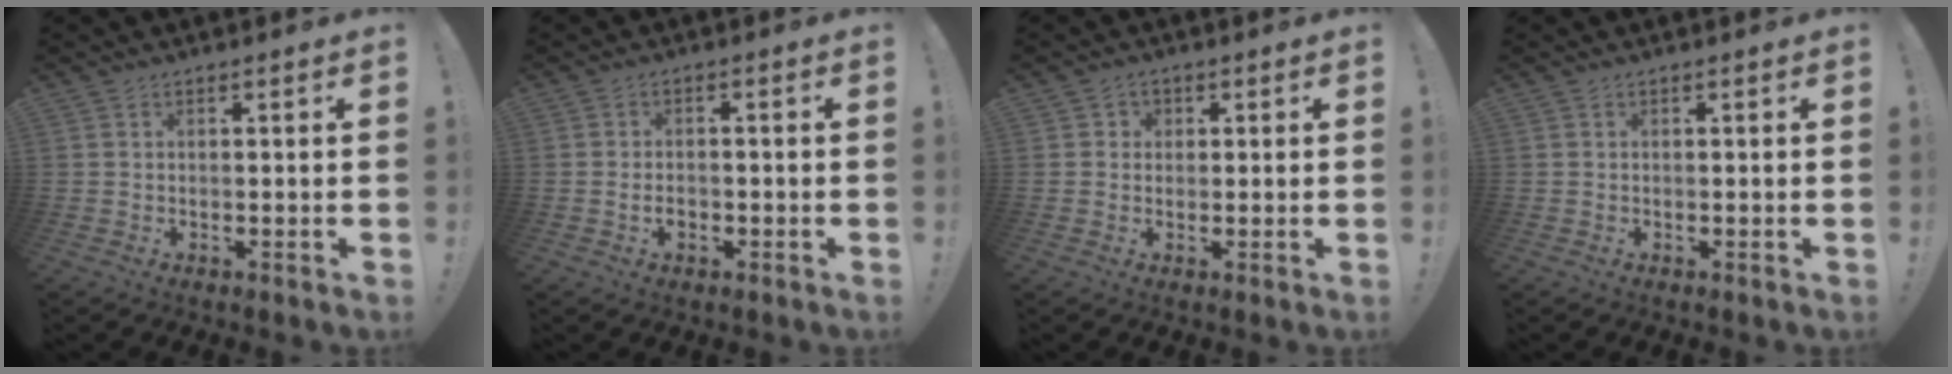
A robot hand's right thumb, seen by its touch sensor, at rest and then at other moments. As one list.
[{"total": 2.3, "force": [-1.0, 1.4, 1.6], "torque": [-0.023, -0.002, -0.022]}, {"total": 2.0, "force": [0.2, 2.0, 0.4], "torque": [-0.006, 0.002, 0.003]}, {"total": 0.0}]